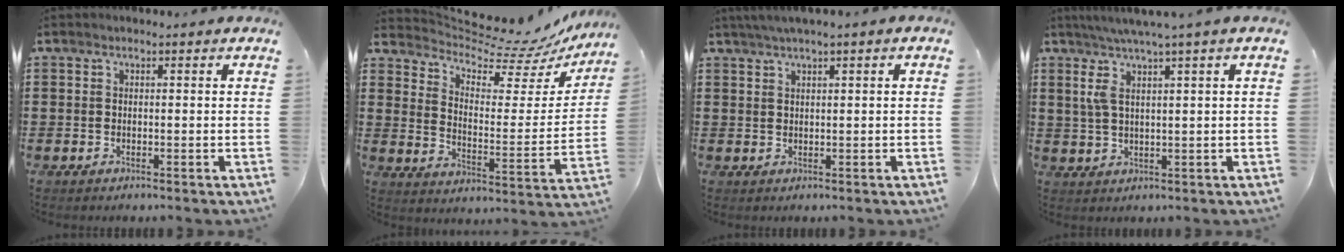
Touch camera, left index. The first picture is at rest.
{"total": 6.7, "force": [6.1, 1.6, 2.2], "torque": [-0.057, -0.054, 0.099]}
{"total": 1.8, "force": [0.9, -0.2, 1.5], "torque": [-0.027, -0.003, 0.018]}
{"total": 4.6, "force": [2.0, -0.1, 4.2], "torque": [-0.093, -0.006, 0.031]}